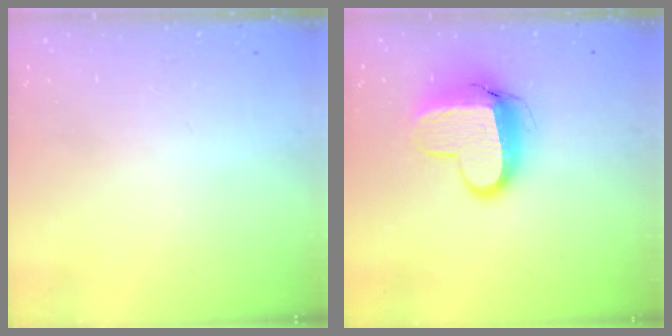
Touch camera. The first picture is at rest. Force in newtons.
{"total": 11.8, "press": 11.8, "slide": 1.2}